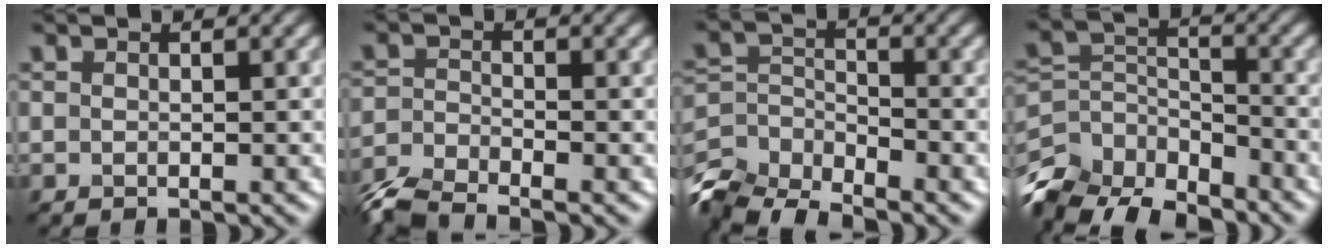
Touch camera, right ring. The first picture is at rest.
{"total": 4.6, "force": [-4.0, 1.3, 1.9], "torque": [-0.040, -0.010, -0.086]}
{"total": 7.7, "force": [-6.6, 2.9, 2.6], "torque": [-0.055, -0.012, -0.129]}
{"total": 9.5, "force": [-7.5, 4.5, 3.7], "torque": [-0.087, -0.006, -0.135]}